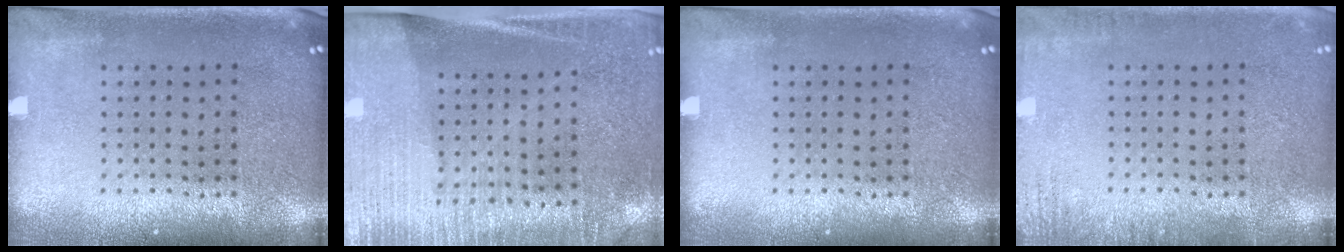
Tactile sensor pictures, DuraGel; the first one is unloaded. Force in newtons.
{"total": 3.1, "press": 2.8, "slide": 1.3}
{"total": 0.0}
{"total": 1.7, "press": 1.7, "slide": 0.2}